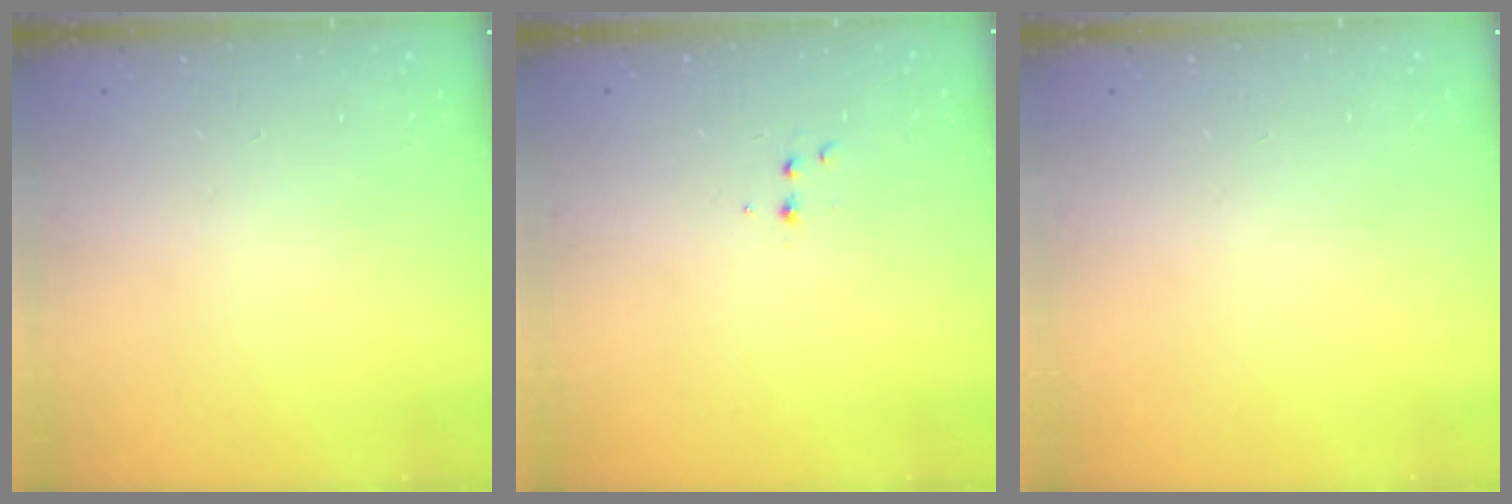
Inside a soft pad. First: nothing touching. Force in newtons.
{"total": 3.2, "press": 3.1, "slide": 1.0}
{"total": 0.0}